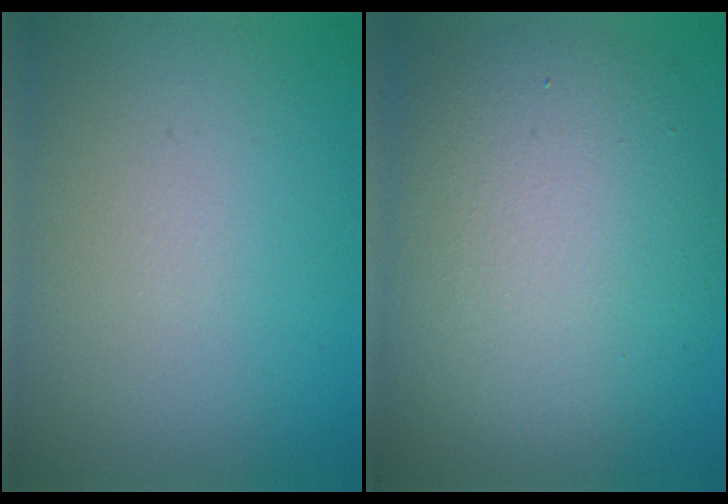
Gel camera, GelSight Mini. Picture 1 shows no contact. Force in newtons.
{"total": 11.5, "press": 11.4, "slide": 0.8}